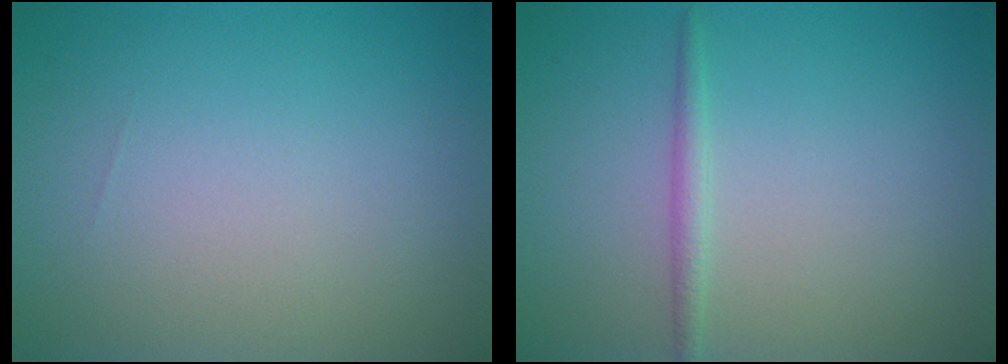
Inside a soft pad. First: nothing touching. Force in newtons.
{"total": 1.2, "press": 1.2, "slide": 0.0}